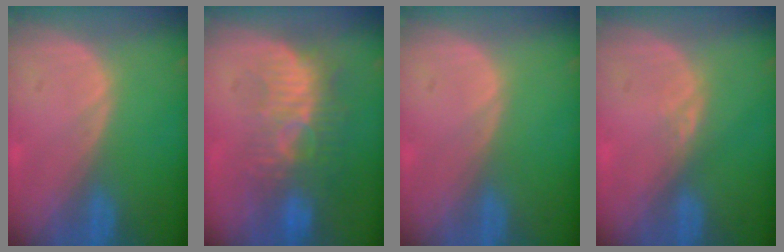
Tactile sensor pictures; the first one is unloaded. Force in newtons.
{"total": 9.1, "press": 8.3, "slide": 3.9}
{"total": 0.0}
{"total": 1.5, "press": 1.3, "slide": 0.8}